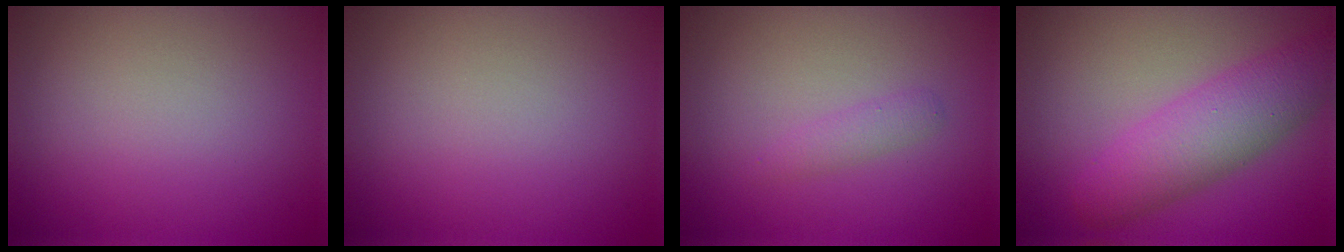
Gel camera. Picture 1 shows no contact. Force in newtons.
{"total": 0.0}
{"total": 1.1, "press": 1.1, "slide": 0.1}
{"total": 5.6, "press": 5.6, "slide": 0.3}